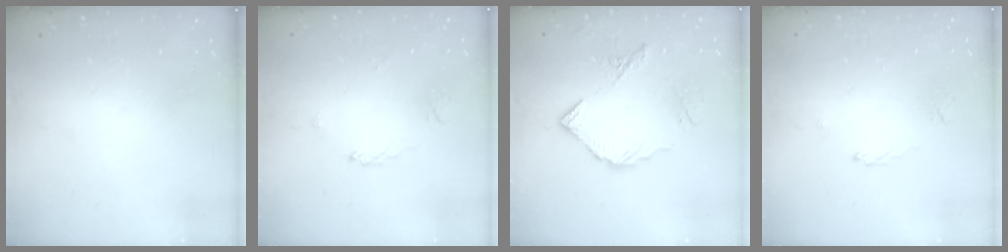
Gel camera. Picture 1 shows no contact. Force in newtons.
{"total": 2.0, "press": 2.0, "slide": 0.2}
{"total": 10.1, "press": 10.0, "slide": 1.2}
{"total": 1.9, "press": 1.9, "slide": 0.5}